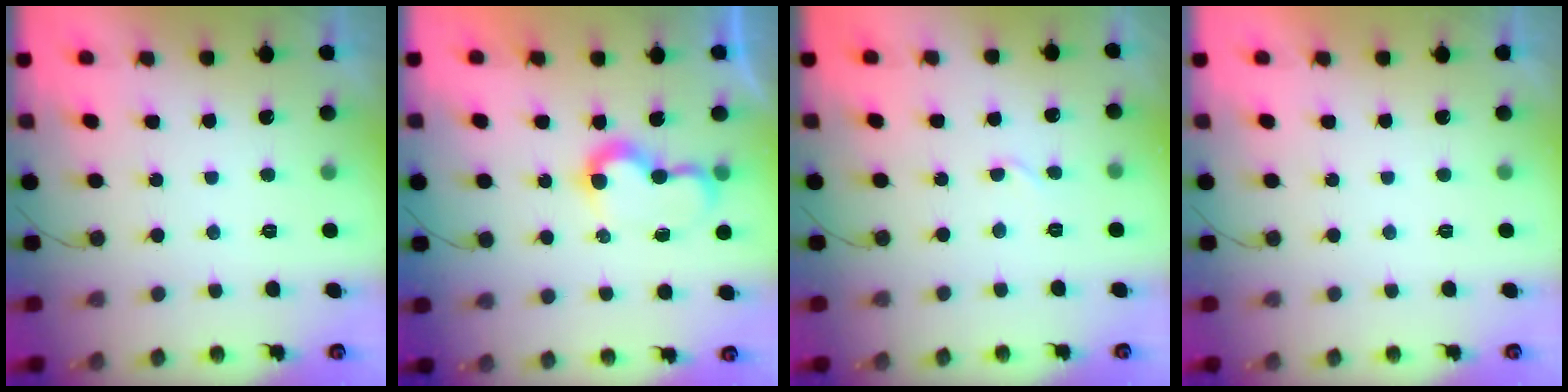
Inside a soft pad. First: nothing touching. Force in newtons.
{"total": 7.6, "press": 7.6, "slide": 0.6}
{"total": 2.7, "press": 2.7, "slide": 0.3}
{"total": 1.7, "press": 1.7, "slide": 0.0}